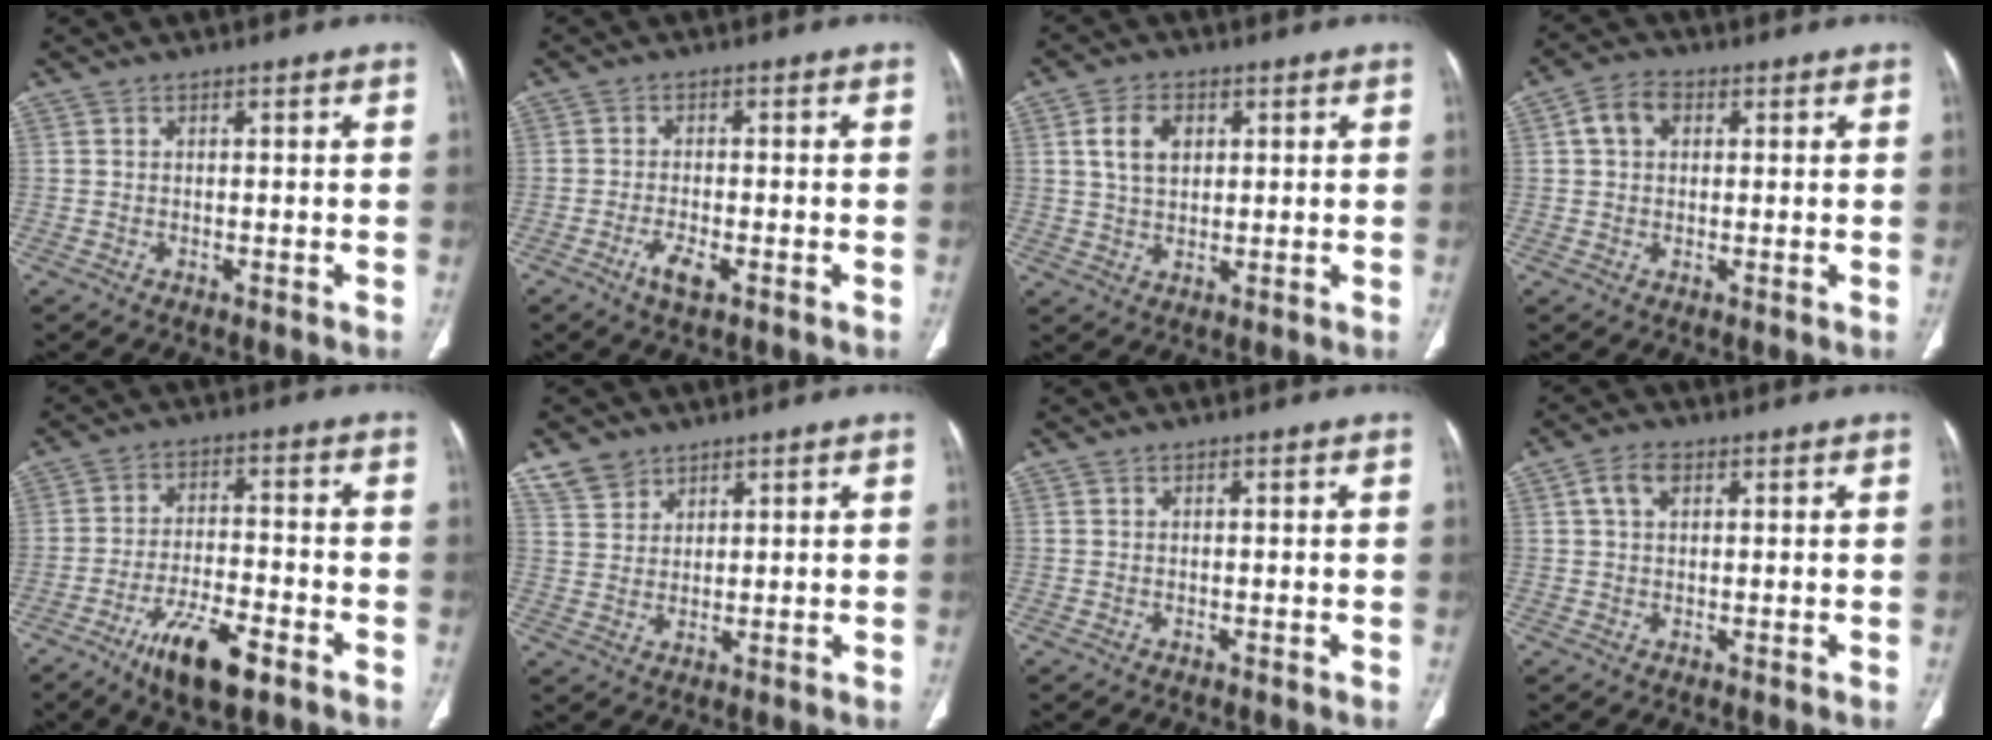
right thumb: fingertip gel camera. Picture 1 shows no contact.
{"total": 3.7, "force": [-1.8, 1.2, 3.0], "torque": [-0.063, 0.001, -0.033]}
{"total": 6.5, "force": [2.0, 4.3, 4.4], "torque": [-0.067, -0.005, 0.037]}
{"total": 5.1, "force": [1.3, 3.7, 3.2], "torque": [-0.052, 0.011, 0.021]}
{"total": 11.5, "force": [-6.6, 3.6, 8.7], "torque": [-0.152, 0.021, -0.109]}
{"total": 4.7, "force": [3.6, 2.9, 1.0], "torque": [-0.006, -0.015, 0.075]}
{"total": 0.0}
{"total": 3.8, "force": [1.4, 2.3, 2.6], "torque": [-0.050, 0.009, 0.028]}